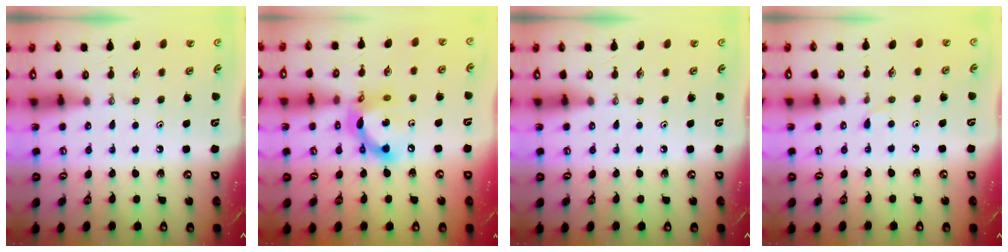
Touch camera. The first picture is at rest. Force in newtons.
{"total": 13.9, "press": 13.8, "slide": 0.9}
{"total": 0.0}
{"total": 2.9, "press": 2.8, "slide": 0.5}